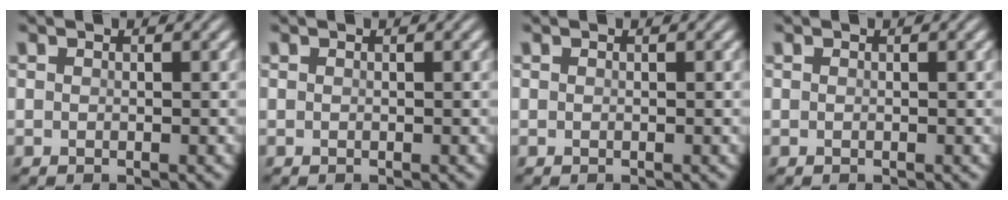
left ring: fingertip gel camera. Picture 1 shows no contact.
{"total": 0.0}
{"total": 0.0}
{"total": 0.0}